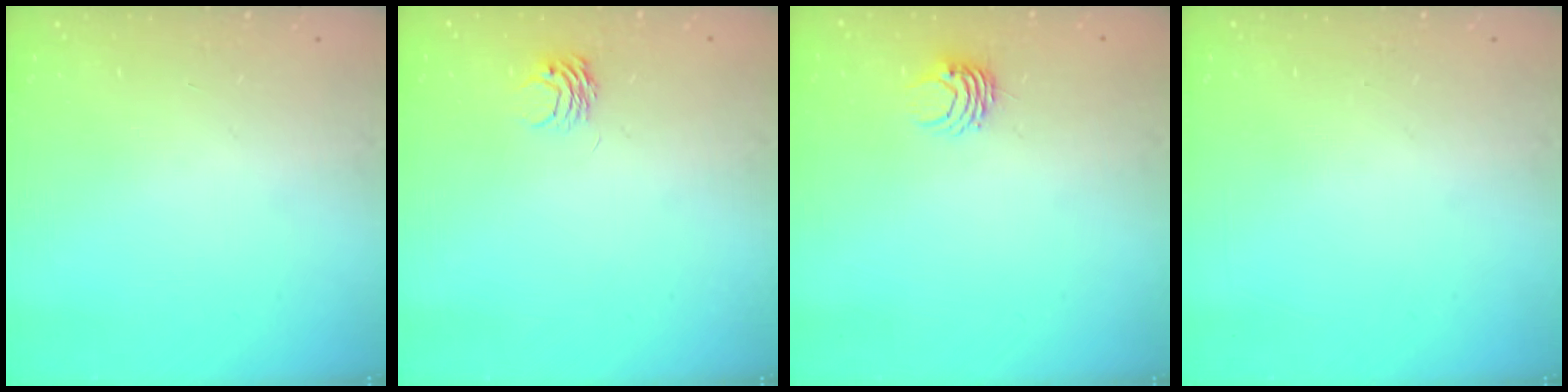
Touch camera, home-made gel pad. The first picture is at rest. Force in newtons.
{"total": 3.2, "press": 3.2, "slide": 0.1}
{"total": 3.9, "press": 3.9, "slide": 0.3}
{"total": 0.0}